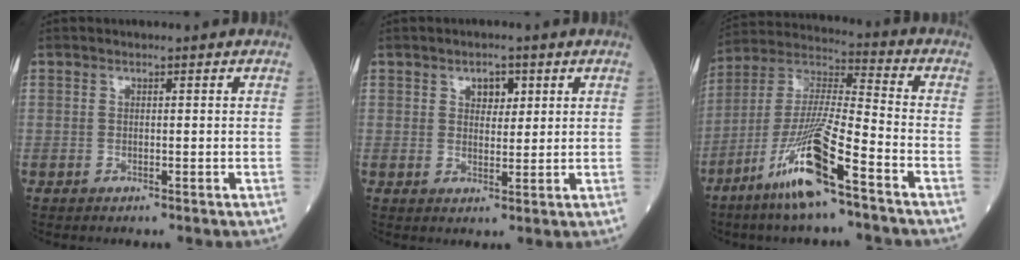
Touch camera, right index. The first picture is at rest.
{"total": 3.1, "force": [1.5, 1.8, 2.1], "torque": [-0.027, 0.002, 0.023]}
{"total": 14.9, "force": [-8.2, 0.6, 12.4], "torque": [-0.256, -0.023, -0.159]}